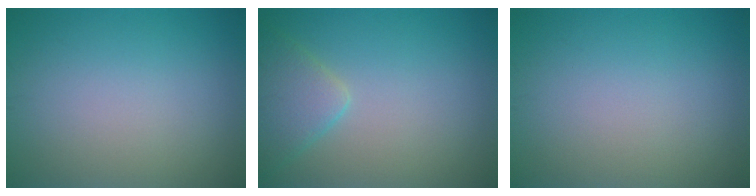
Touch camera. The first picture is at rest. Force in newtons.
{"total": 3.3, "press": 3.3, "slide": 0.3}
{"total": 0.0}